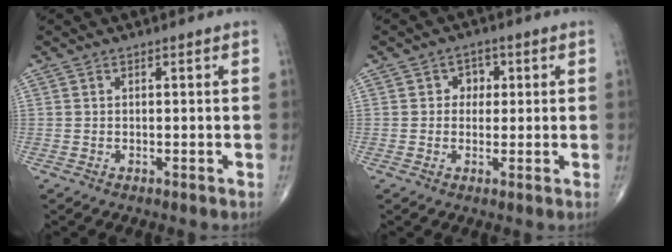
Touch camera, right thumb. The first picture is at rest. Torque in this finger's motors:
{"motor_torque": [-0.25, 0.17, 0.13, 0.18, 0.00]}